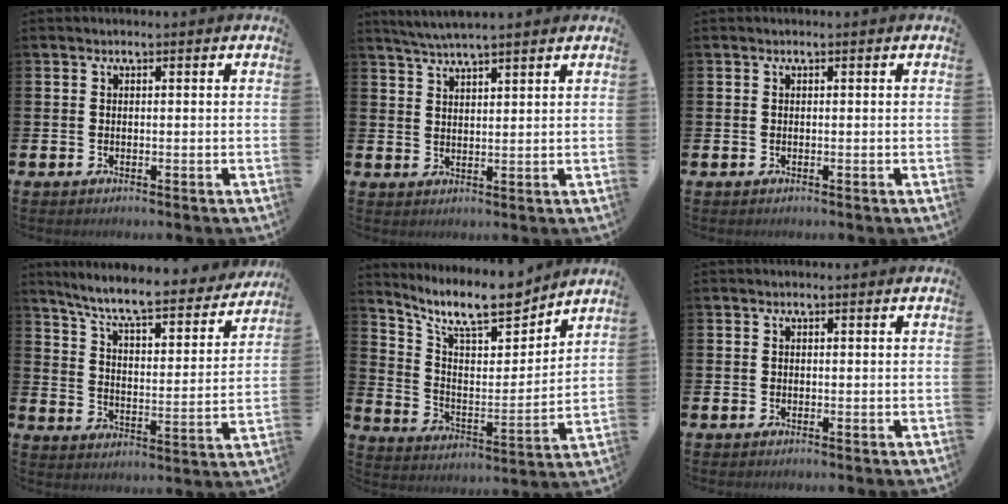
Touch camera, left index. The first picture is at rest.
{"total": 4.1, "force": [3.9, -0.1, 1.2], "torque": [-0.040, -0.007, 0.072]}
{"total": 0.0}
{"total": 8.2, "force": [7.5, 1.0, 3.3], "torque": [-0.093, -0.056, 0.125]}
{"total": 11.1, "force": [9.8, 2.7, 4.4], "torque": [-0.113, -0.067, 0.172]}
{"total": 0.0}